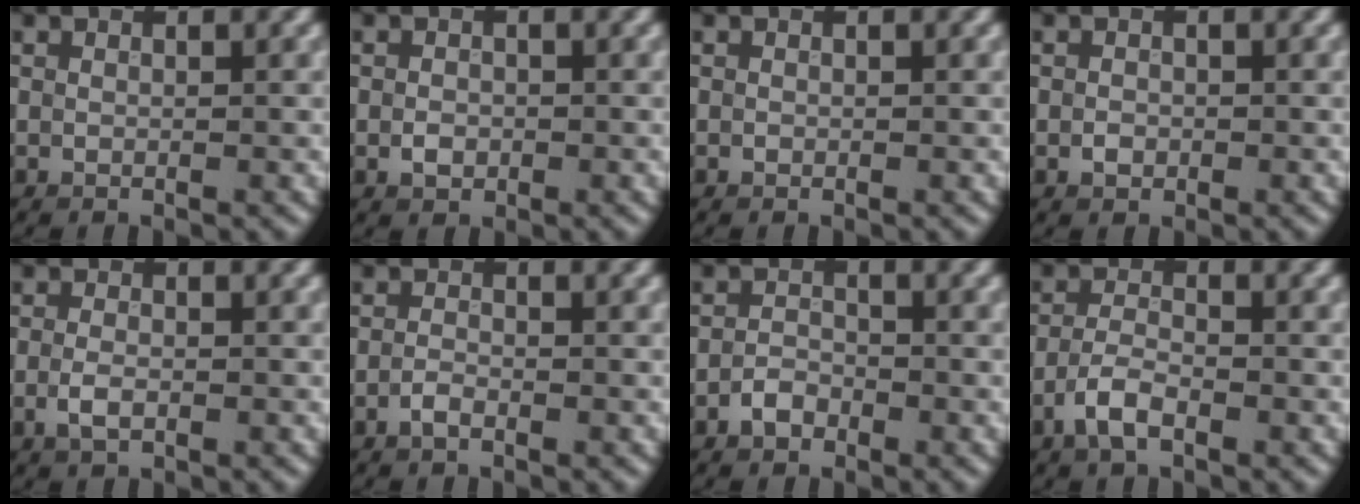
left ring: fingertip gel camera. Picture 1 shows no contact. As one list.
[{"total": 1.4, "force": [-0.4, 1.0, 0.8], "torque": [-0.013, -0.001, -0.010]}, {"total": 0.0}, {"total": 1.0, "force": [-0.3, 0.7, 0.5], "torque": [-0.007, -0.002, -0.008]}, {"total": 1.8, "force": [-0.6, 0.9, 1.4], "torque": [-0.030, -0.001, -0.016]}, {"total": 1.1, "force": [-0.7, 0.4, 0.7], "torque": [-0.017, 0.002, -0.016]}, {"total": 1.7, "force": [-1.1, 1.1, 0.8], "torque": [-0.012, 0.005, -0.024]}, {"total": 2.9, "force": [-1.6, 1.1, 2.0], "torque": [-0.044, 0.004, -0.041]}]